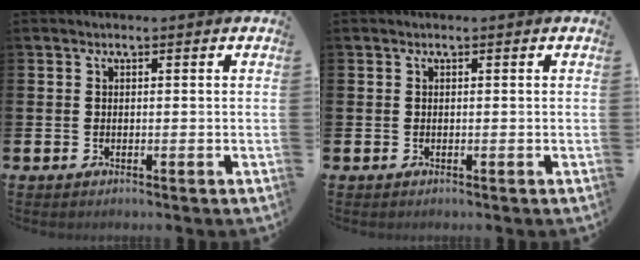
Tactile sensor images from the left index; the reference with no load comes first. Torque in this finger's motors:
{"motor_torque": [0.00, 0.00, 0.00, 0.01]}